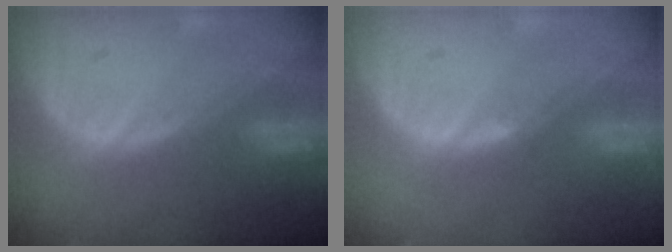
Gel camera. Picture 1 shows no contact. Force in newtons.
{"total": 0.6, "press": 0.5, "slide": 0.4}